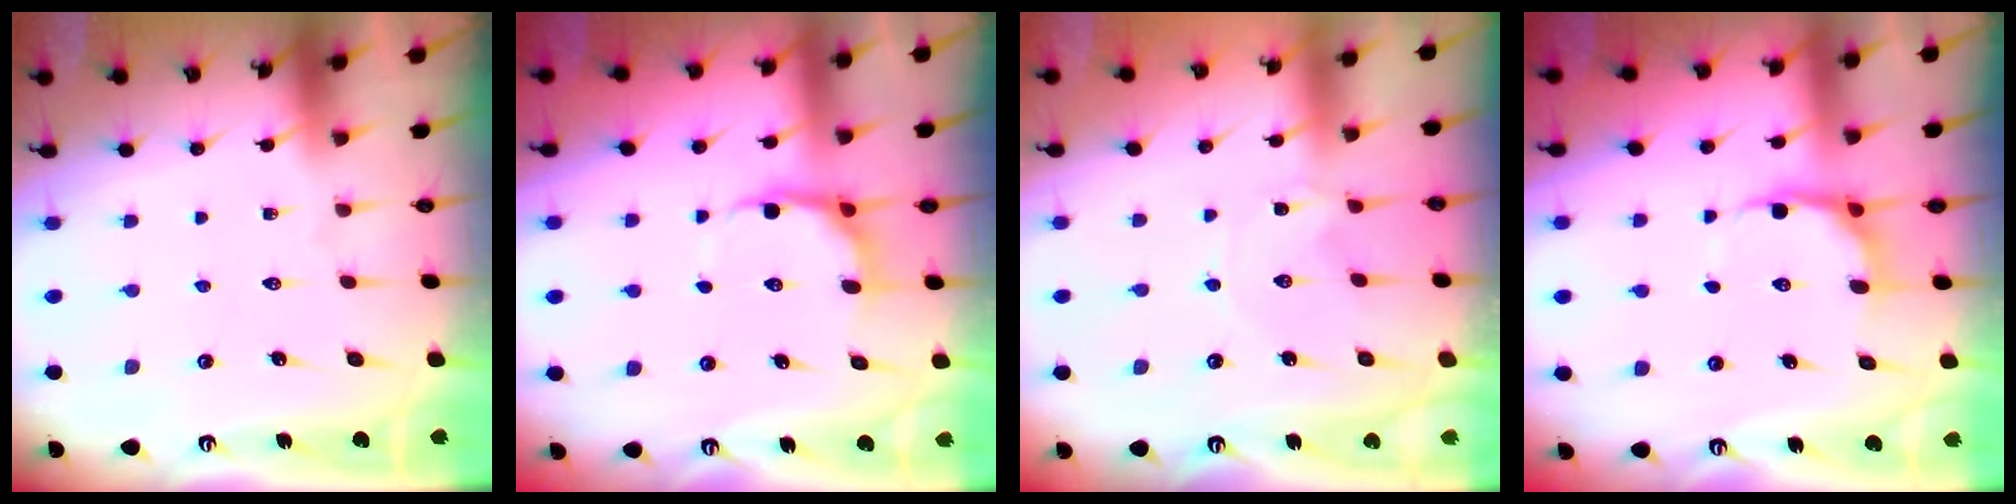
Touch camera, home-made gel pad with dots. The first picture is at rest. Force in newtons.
{"total": 6.3, "press": 5.7, "slide": 2.7}
{"total": 0.0}
{"total": 6.3, "press": 5.7, "slide": 2.7}